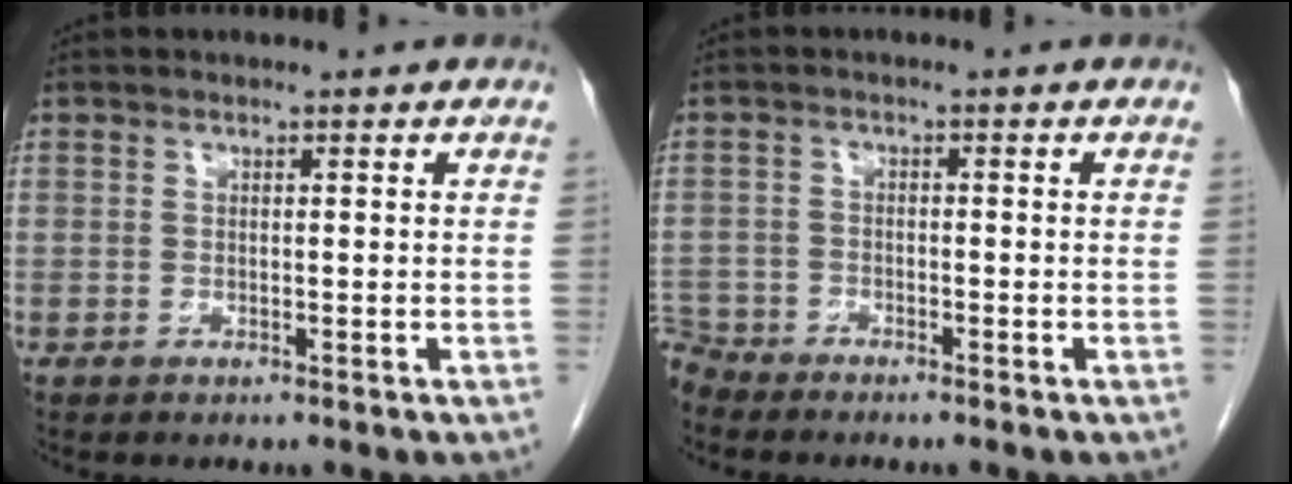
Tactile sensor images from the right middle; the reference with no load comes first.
{"total": 3.6, "force": [-3.5, 0.7, -0.4], "torque": [0.014, -0.009, -0.067]}